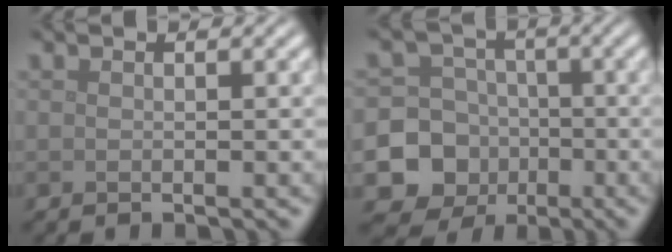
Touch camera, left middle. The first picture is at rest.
{"total": 11.7, "force": [-4.0, 10.8, 1.9], "torque": [-0.044, -0.030, -0.083]}